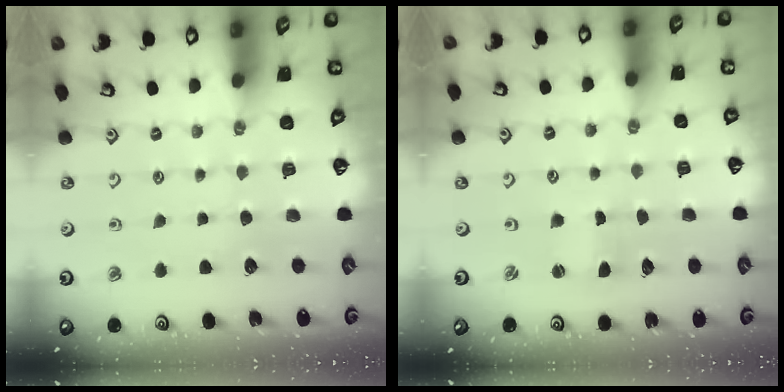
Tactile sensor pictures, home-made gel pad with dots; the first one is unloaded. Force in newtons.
{"total": 1.1, "press": 1.1, "slide": 0.1}